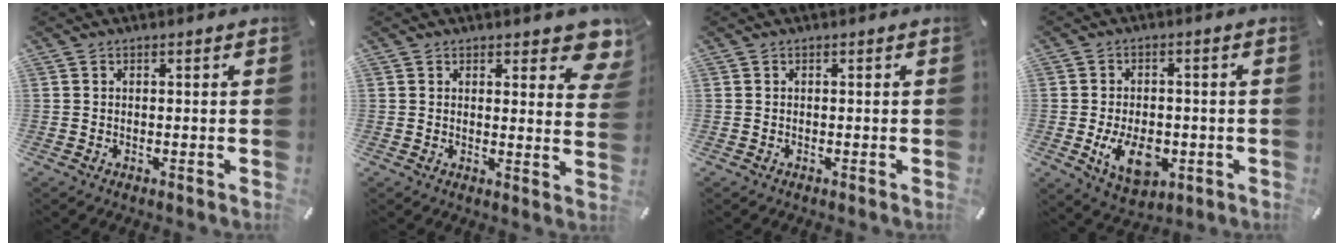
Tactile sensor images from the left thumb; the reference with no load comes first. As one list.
[{"total": 6.9, "force": [4.9, 3.0, 3.8], "torque": [-0.036, -0.034, 0.084]}, {"total": 0.0}, {"total": 10.2, "force": [-2.6, 6.5, 7.4], "torque": [-0.138, -0.001, -0.042]}]